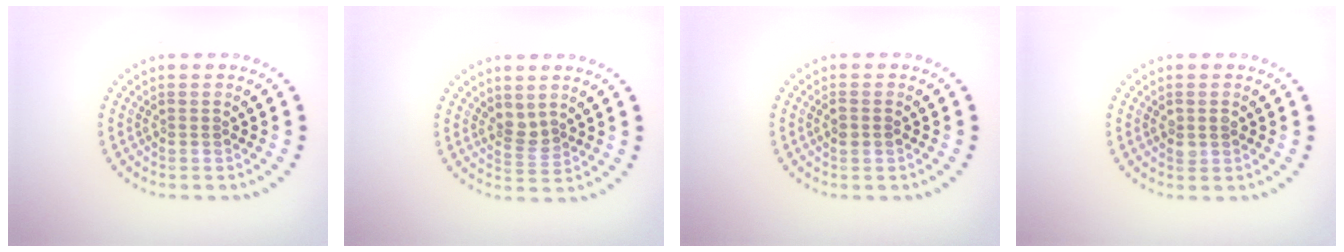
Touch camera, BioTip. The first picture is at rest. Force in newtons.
{"total": 1.8, "press": 1.4, "slide": 1.2}
{"total": 1.0, "press": 1.0, "slide": 0.1}
{"total": 1.1, "press": 1.1, "slide": 0.0}